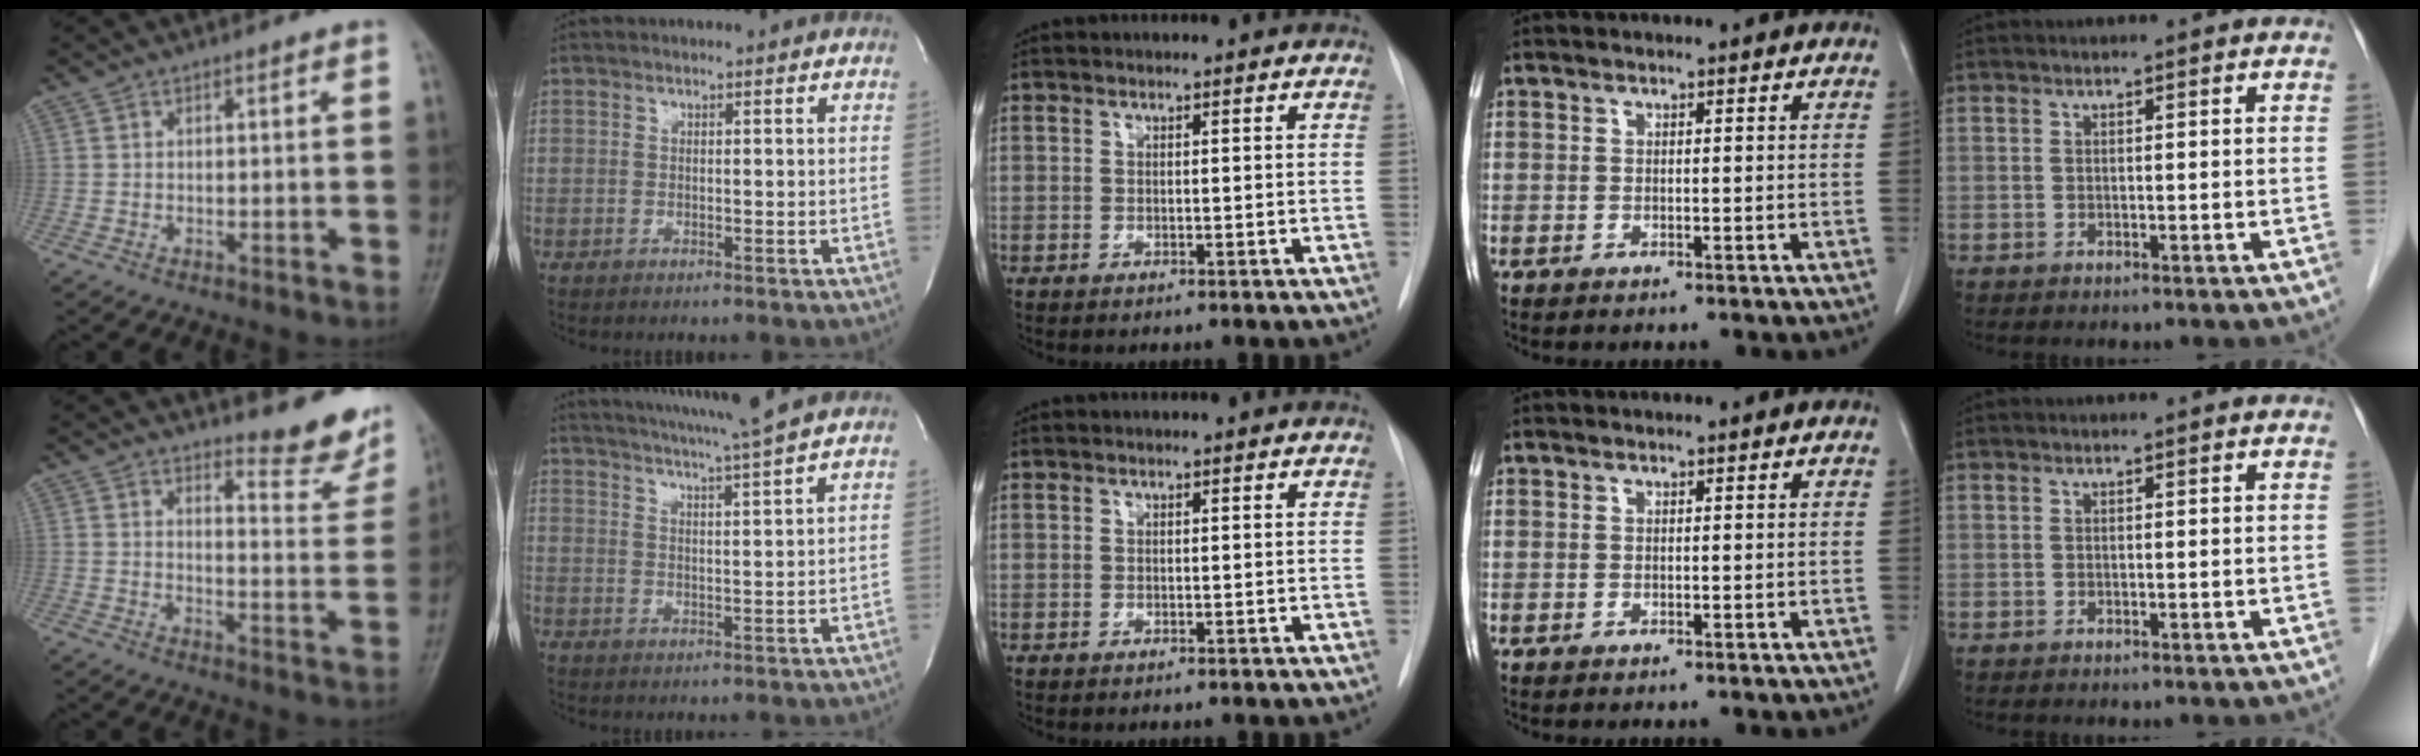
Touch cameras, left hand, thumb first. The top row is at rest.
{"thumb": {"total": 10.4, "force": [9.7, 2.1, 3.0], "torque": [-0.012, -0.106, 0.109]}, "index": {"total": 9.8, "force": [8.6, -2.0, 4.3], "torque": [-0.078, -0.009, 0.127]}}